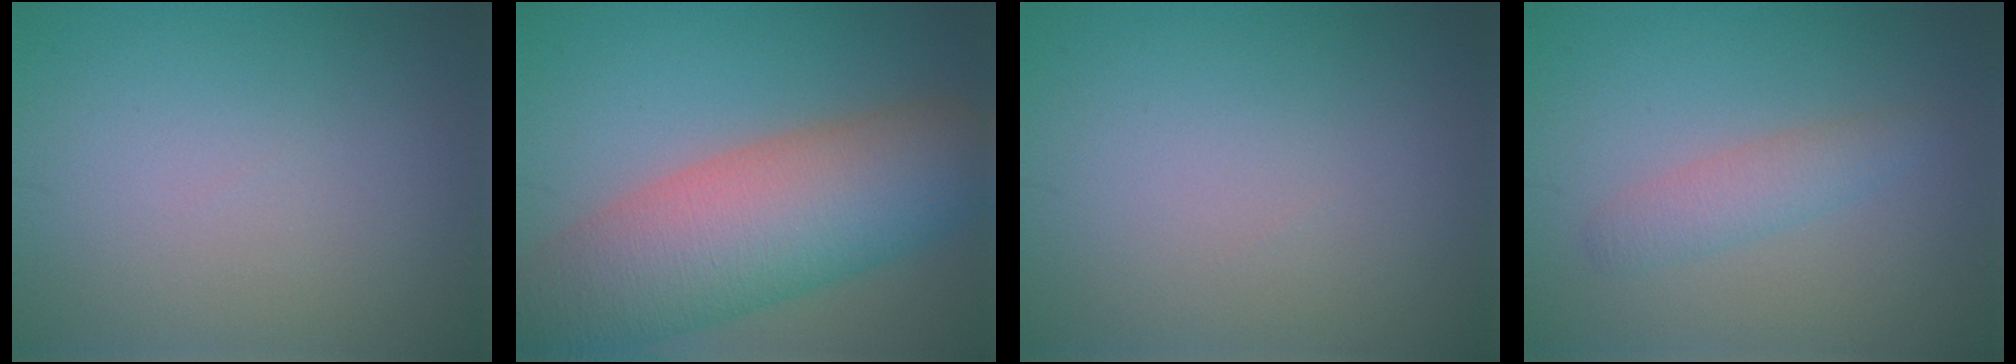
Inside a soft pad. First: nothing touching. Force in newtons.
{"total": 11.8, "press": 11.8, "slide": 0.5}
{"total": 0.0}
{"total": 2.2, "press": 2.2, "slide": 0.1}